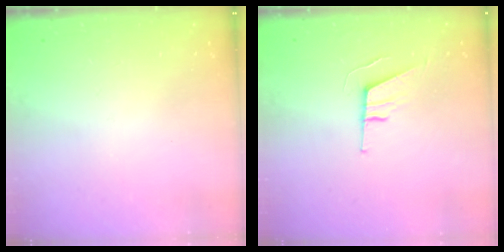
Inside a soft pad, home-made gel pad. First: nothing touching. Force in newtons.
{"total": 6.4, "press": 5.9, "slide": 2.5}